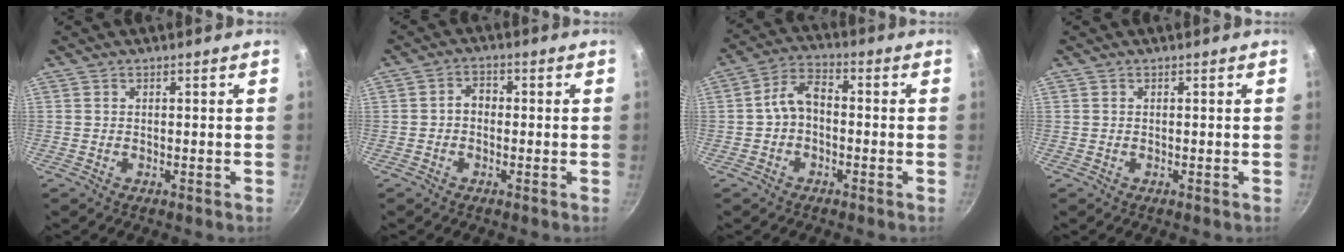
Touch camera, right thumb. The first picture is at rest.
{"total": 2.9, "force": [-0.5, 2.3, 1.7], "torque": [-0.017, 0.013, -0.015]}
{"total": 6.4, "force": [-0.9, 4.3, 4.6], "torque": [-0.075, 0.034, -0.025]}
{"total": 0.0}